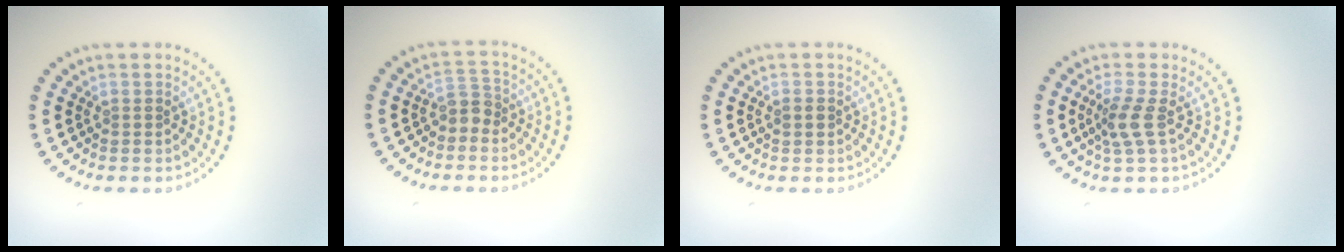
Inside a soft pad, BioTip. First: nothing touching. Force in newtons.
{"total": 1.8, "press": 1.5, "slide": 1.0}
{"total": 1.2, "press": 1.2, "slide": 0.0}
{"total": 2.4, "press": 1.8, "slide": 1.6}